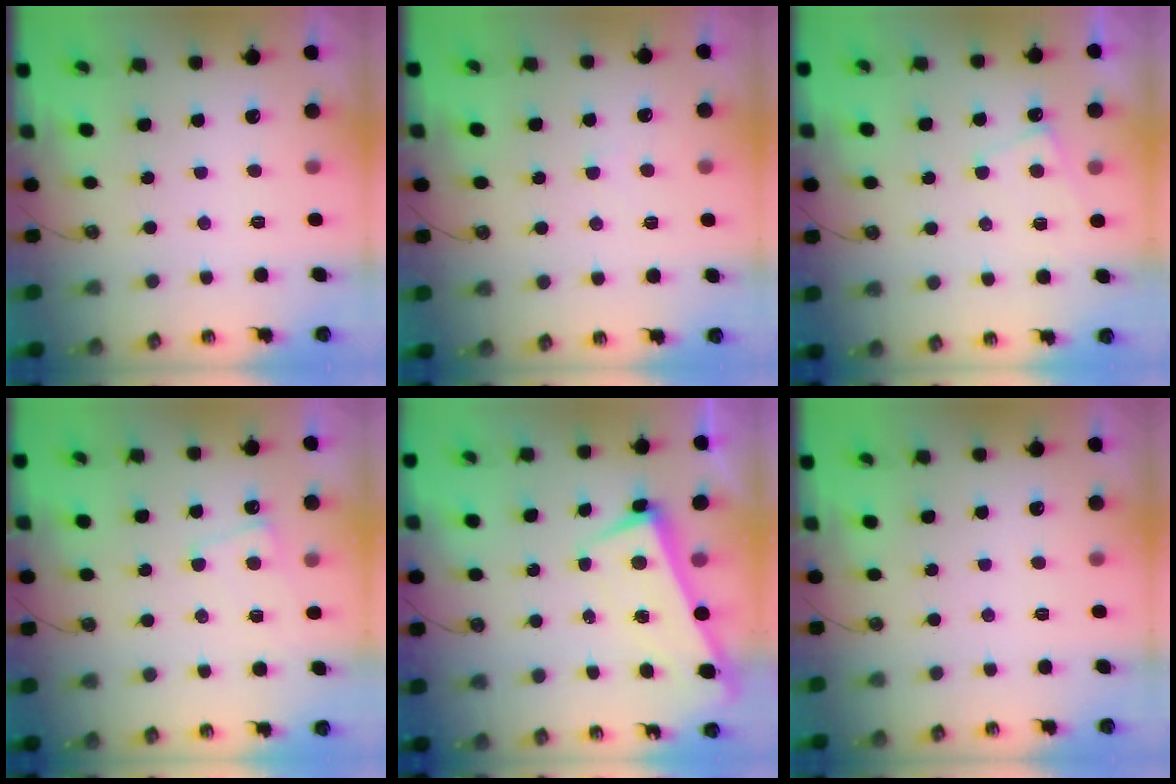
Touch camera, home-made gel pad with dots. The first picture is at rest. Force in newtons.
{"total": 4.2, "press": 4.2, "slide": 0.3}
{"total": 1.5, "press": 1.4, "slide": 0.4}
{"total": 1.1, "press": 0.9, "slide": 0.5}
{"total": 1.5, "press": 0.5, "slide": 1.5}
{"total": 0.0}